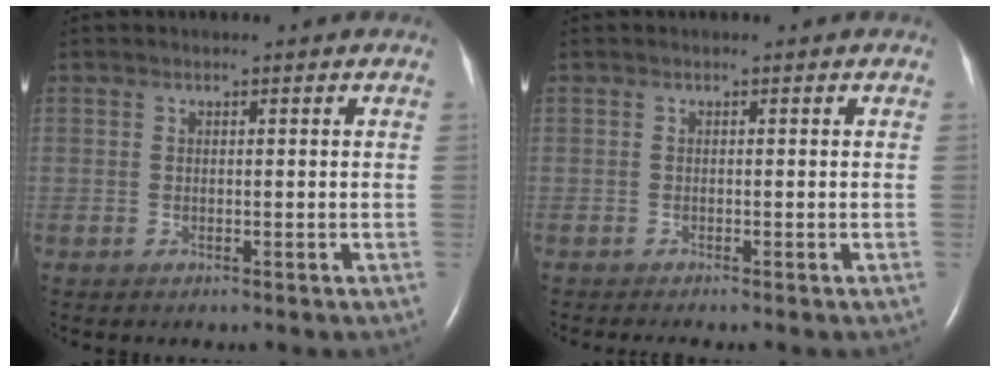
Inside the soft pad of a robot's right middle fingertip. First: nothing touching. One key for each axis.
{"total": 1.2, "fx": -0.9, "fy": -0.3, "fz": 0.7, "tx": -0.010, "ty": -0.002, "tz": -0.013}